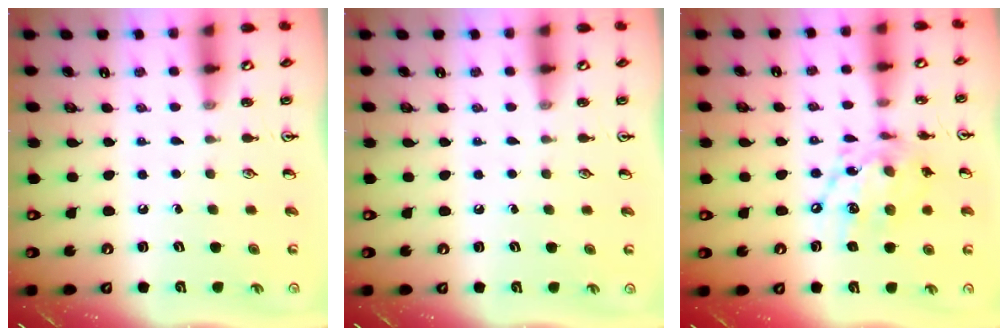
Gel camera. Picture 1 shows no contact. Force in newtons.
{"total": 0.0}
{"total": 13.4, "press": 13.4, "slide": 1.0}